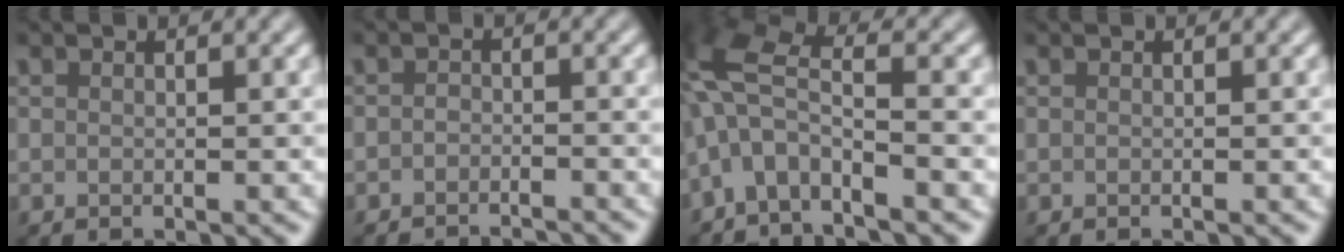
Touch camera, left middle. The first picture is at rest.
{"total": 3.6, "force": [-3.4, 0.7, 0.7], "torque": [-0.003, 0.003, -0.051]}
{"total": 5.7, "force": [-2.8, 2.2, 4.4], "torque": [-0.092, 0.012, -0.066]}
{"total": 0.0}